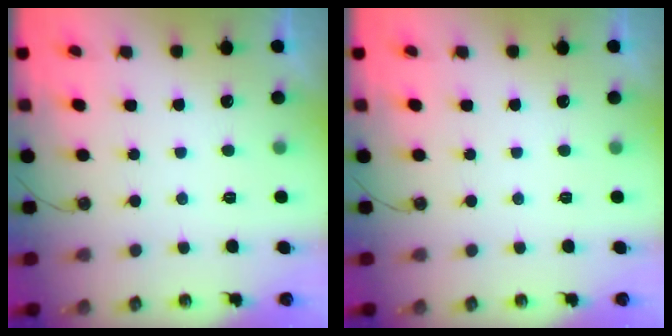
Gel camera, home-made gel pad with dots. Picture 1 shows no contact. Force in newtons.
{"total": 0.0}